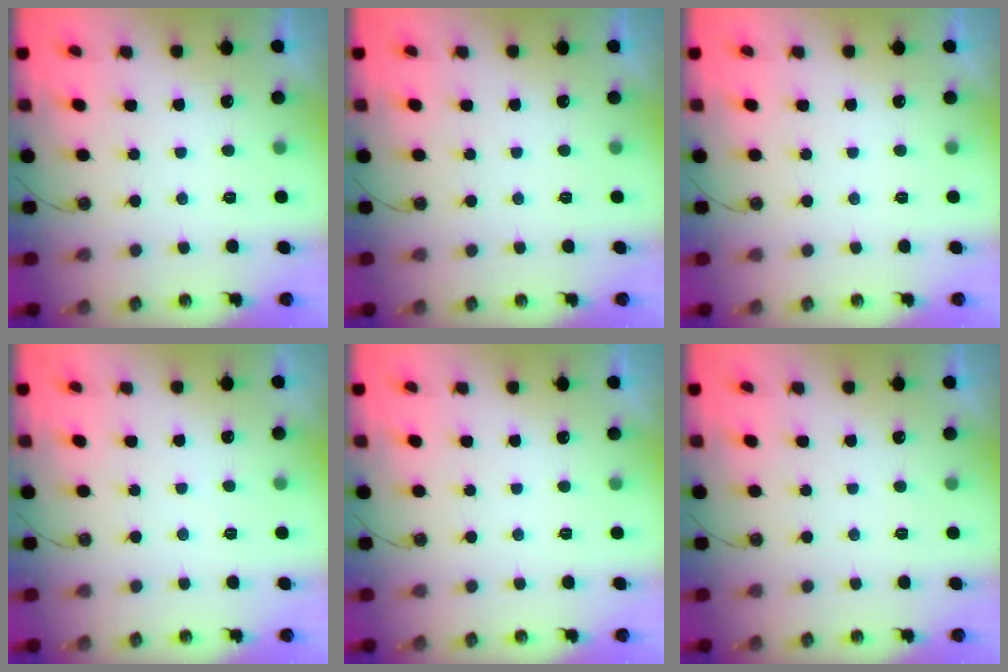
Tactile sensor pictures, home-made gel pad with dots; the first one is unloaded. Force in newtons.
{"total": 0.0}
{"total": 0.0}
{"total": 2.4, "press": 2.4, "slide": 0.4}
{"total": 0.0}
{"total": 0.0}